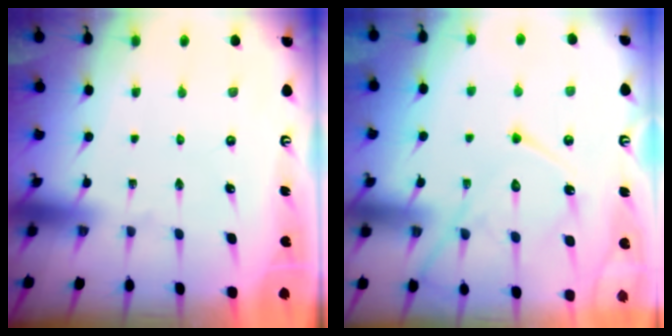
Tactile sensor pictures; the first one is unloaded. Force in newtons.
{"total": 14.1, "press": 14.0, "slide": 1.3}